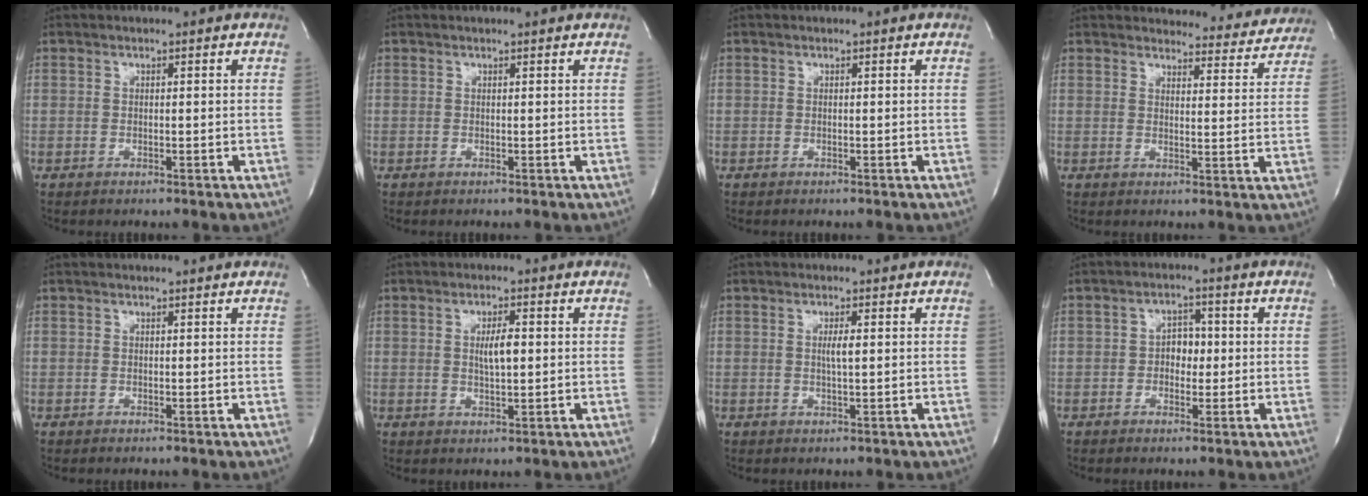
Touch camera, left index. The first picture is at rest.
{"total": 1.6, "force": [1.5, 0.0, 0.4], "torque": [-0.011, 0.008, 0.017]}
{"total": 0.0}
{"total": 11.0, "force": [10.7, 2.5, 0.8], "torque": [0.019, -0.025, 0.107]}
{"total": 1.3, "force": [1.2, 0.1, 0.2], "torque": [-0.009, 0.009, 0.013]}
{"total": 3.6, "force": [0.5, 0.9, 3.5], "torque": [-0.061, 0.000, 0.009]}
{"total": 1.7, "force": [0.3, 0.0, 1.7], "torque": [-0.036, 0.000, 0.005]}
{"total": 3.3, "force": [-0.2, 2.3, 2.4], "torque": [-0.033, 0.010, -0.005]}